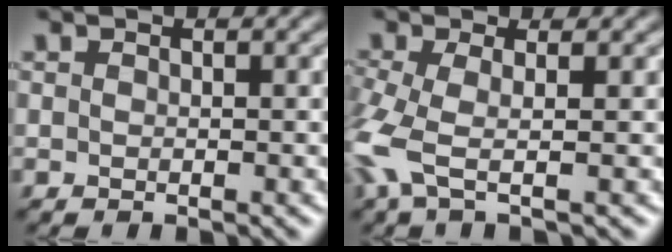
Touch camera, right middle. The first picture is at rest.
{"total": 5.3, "force": [-1.5, 2.1, 4.6], "torque": [-0.131, -0.012, -0.037]}